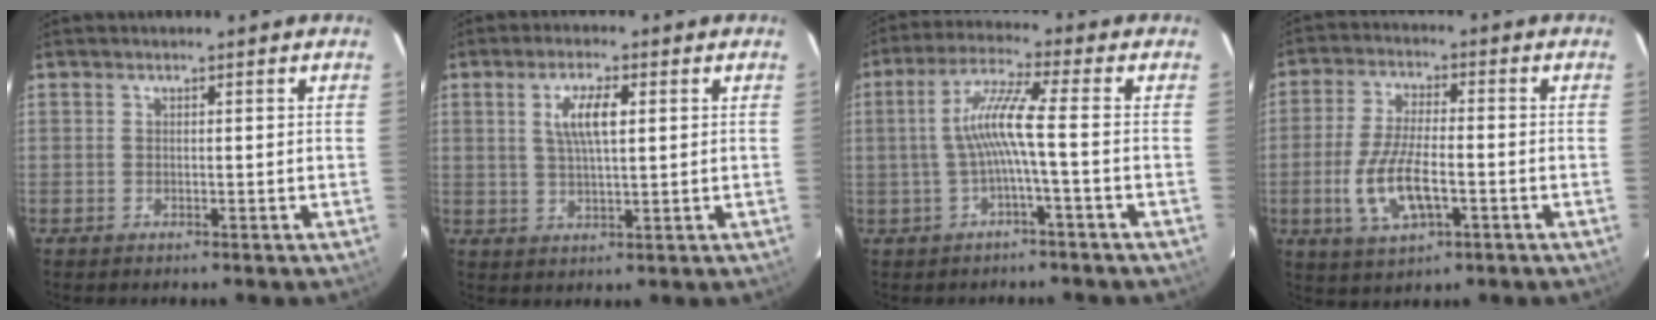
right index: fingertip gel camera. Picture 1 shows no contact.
{"total": 6.0, "force": [1.7, 1.6, 5.5], "torque": [-0.102, 0.004, 0.033]}
{"total": 7.5, "force": [-1.3, -0.8, 7.3], "torque": [-0.156, 0.008, -0.020]}
{"total": 11.1, "force": [-3.2, 4.2, 9.8], "torque": [-0.203, -0.008, -0.057]}